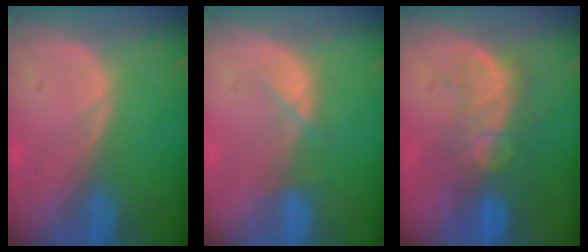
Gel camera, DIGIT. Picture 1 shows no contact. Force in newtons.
{"total": 2.4, "press": 2.3, "slide": 0.5}
{"total": 9.2, "press": 8.3, "slide": 4.0}